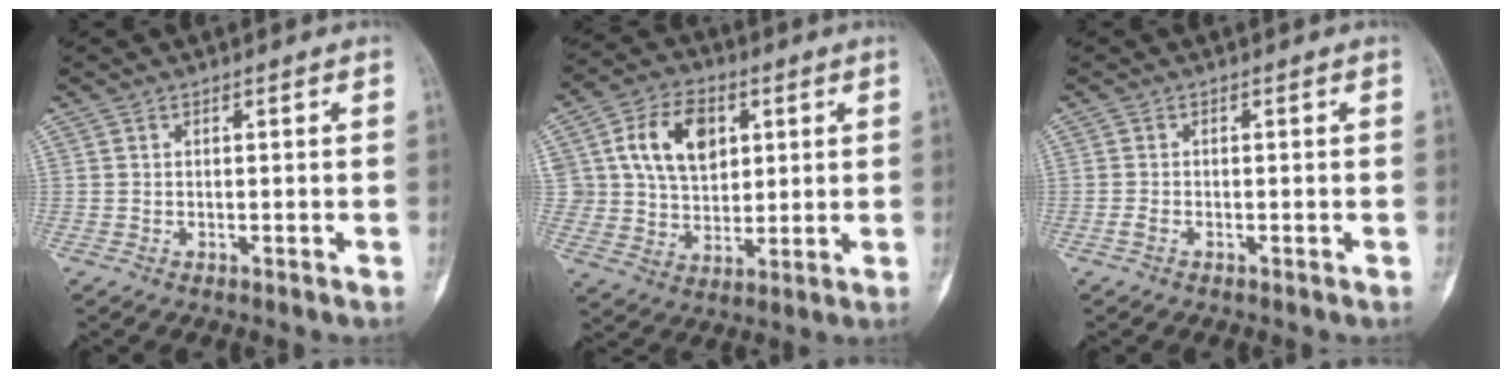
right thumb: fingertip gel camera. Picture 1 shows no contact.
{"total": 12.8, "force": [4.0, 9.2, 8.0], "torque": [-0.101, -0.008, 0.074]}
{"total": 0.9, "force": [-0.5, 0.4, 0.6], "torque": [-0.018, -0.001, -0.013]}